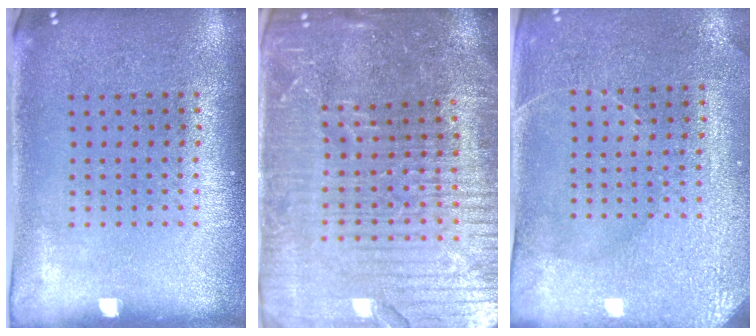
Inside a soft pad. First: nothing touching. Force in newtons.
{"total": 5.8, "press": 5.3, "slide": 2.5}
{"total": 3.0, "press": 2.9, "slide": 0.6}